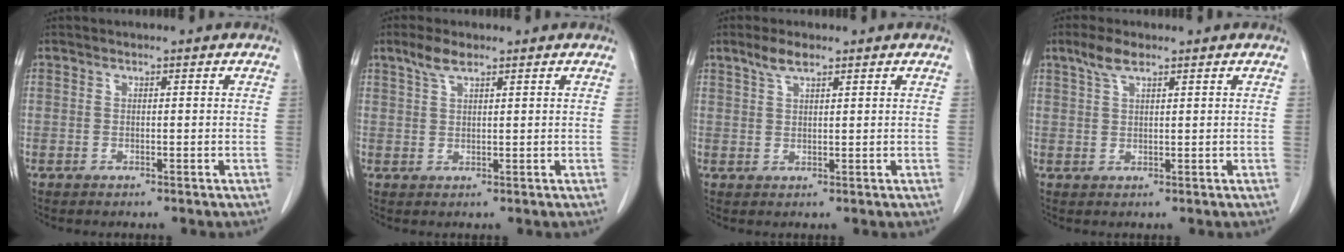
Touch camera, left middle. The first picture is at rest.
{"total": 3.1, "force": [2.2, 0.7, 2.1], "torque": [-0.049, 0.007, 0.047]}
{"total": 3.0, "force": [2.2, 0.7, 2.0], "torque": [-0.044, 0.005, 0.046]}
{"total": 3.3, "force": [2.3, 0.8, 2.3], "torque": [-0.054, 0.009, 0.049]}